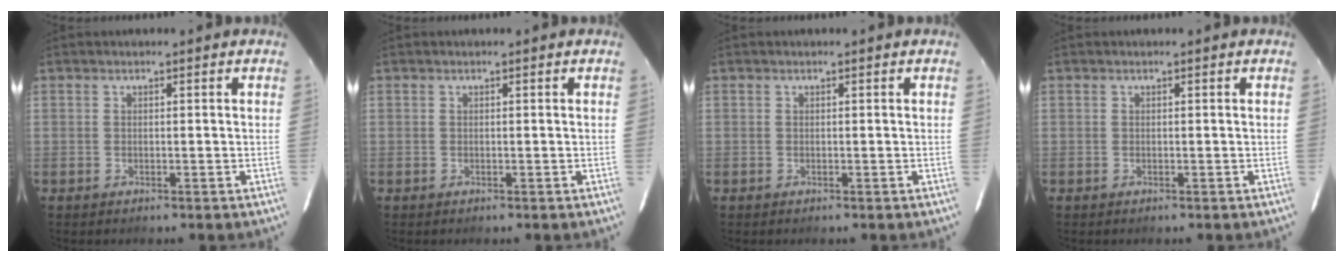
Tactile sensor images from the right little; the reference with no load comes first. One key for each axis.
{"total": 0.0}
{"total": 0.0}
{"total": 0.0}